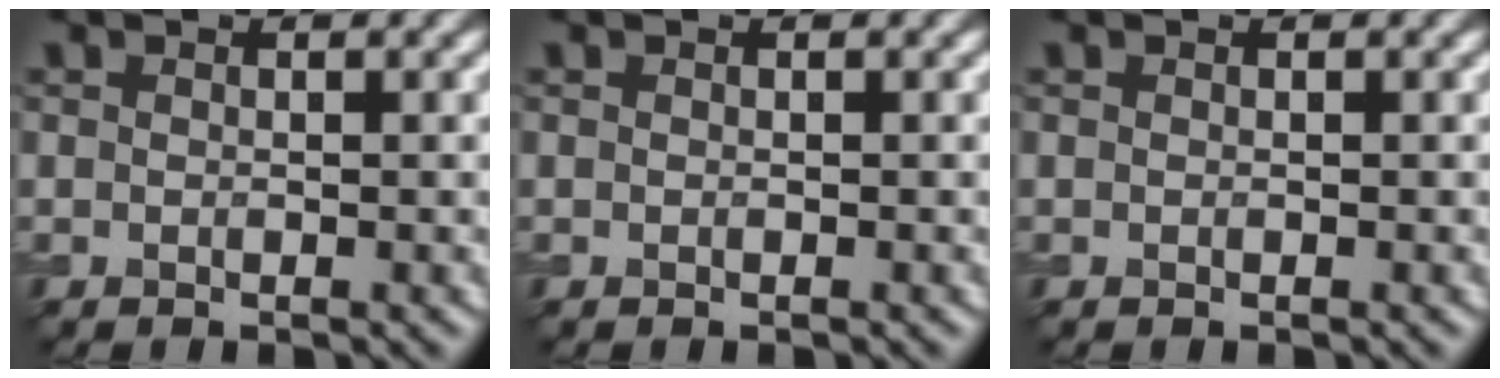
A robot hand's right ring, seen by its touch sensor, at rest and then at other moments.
{"total": 0.0}
{"total": 0.0}